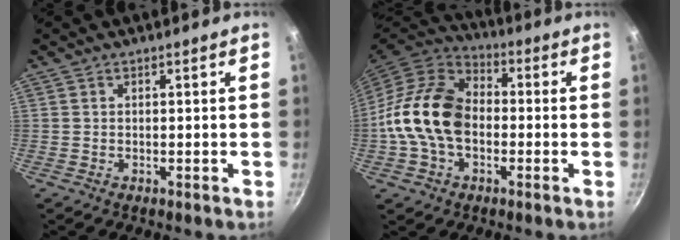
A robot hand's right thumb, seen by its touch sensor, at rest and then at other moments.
{"total": 16.3, "force": [-1.7, 11.5, 11.4], "torque": [-0.183, 0.035, -0.046]}